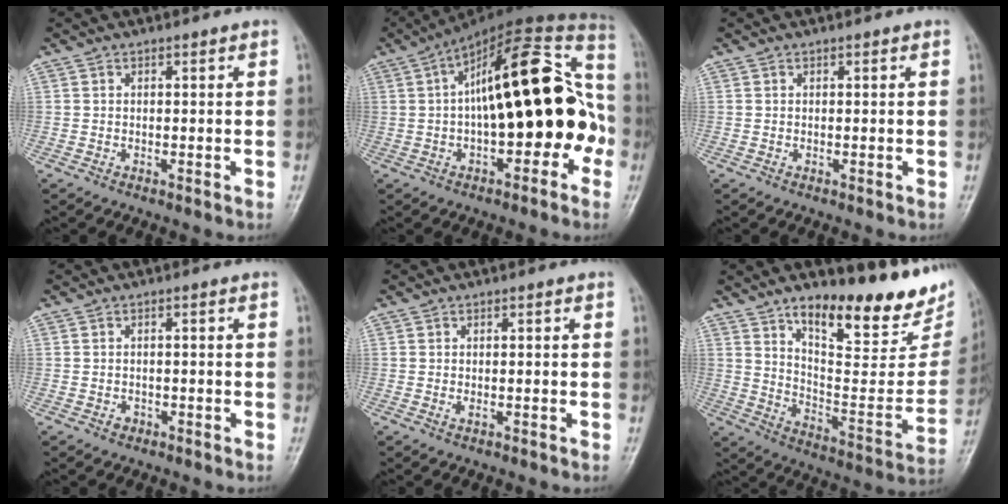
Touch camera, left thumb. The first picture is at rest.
{"total": 27.0, "force": [-0.9, 11.8, 24.3], "torque": [-0.330, 0.054, -0.025]}
{"total": 0.0}
{"total": 1.2, "force": [-0.7, 0.9, 0.4], "torque": [-0.004, 0.011, -0.009]}
{"total": 1.4, "force": [-0.2, 0.5, 1.3], "torque": [-0.028, 0.009, 0.000]}
{"total": 23.5, "force": [16.9, 7.8, 14.3], "torque": [-0.159, -0.105, 0.255]}